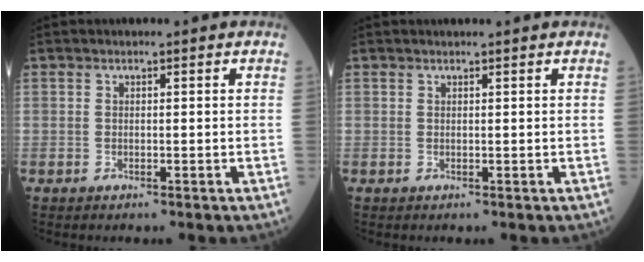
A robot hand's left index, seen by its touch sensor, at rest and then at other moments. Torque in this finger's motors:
{"motor_torque": [-0.04, 0.22, -0.10, 0.01]}